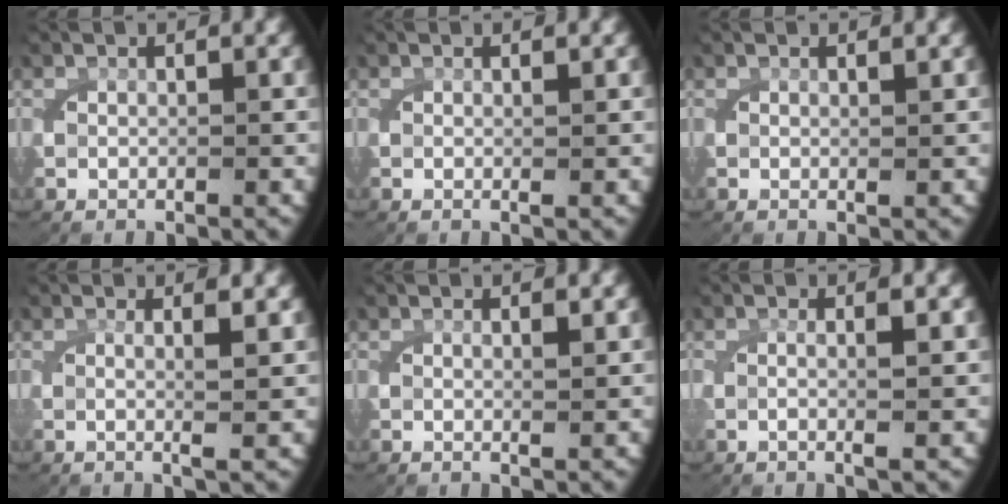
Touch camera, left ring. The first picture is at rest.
{"total": 0.6, "force": [0.2, 0.0, 0.6], "torque": [-0.013, -0.001, 0.002]}
{"total": 0.5, "force": [0.3, -0.1, 0.4], "torque": [-0.010, -0.003, 0.005]}
{"total": 2.3, "force": [0.4, 0.0, 2.3], "torque": [-0.049, -0.008, 0.009]}
{"total": 1.0, "force": [0.3, 0.0, 0.9], "torque": [-0.019, -0.003, 0.006]}
{"total": 2.4, "force": [0.0, 0.3, 2.4], "torque": [-0.049, -0.002, 0.002]}